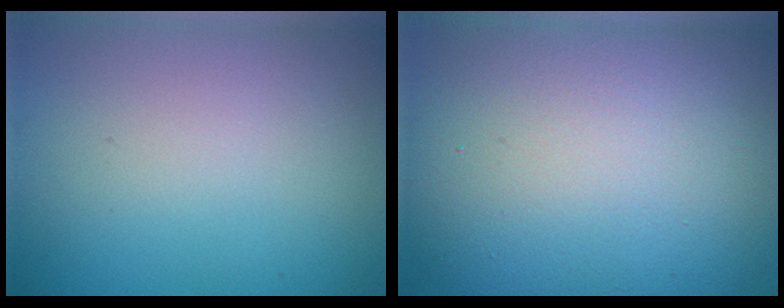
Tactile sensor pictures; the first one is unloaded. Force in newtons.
{"total": 16.4, "press": 16.4, "slide": 0.9}